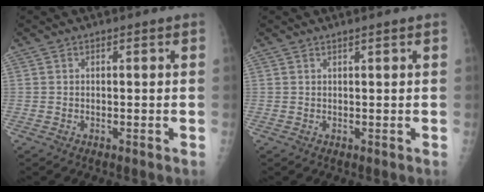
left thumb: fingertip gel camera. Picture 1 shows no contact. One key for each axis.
{"total": 0.6, "fx": 0.5, "fy": -0.1, "fz": 0.4, "tx": -0.011, "ty": -0.003, "tz": 0.012}